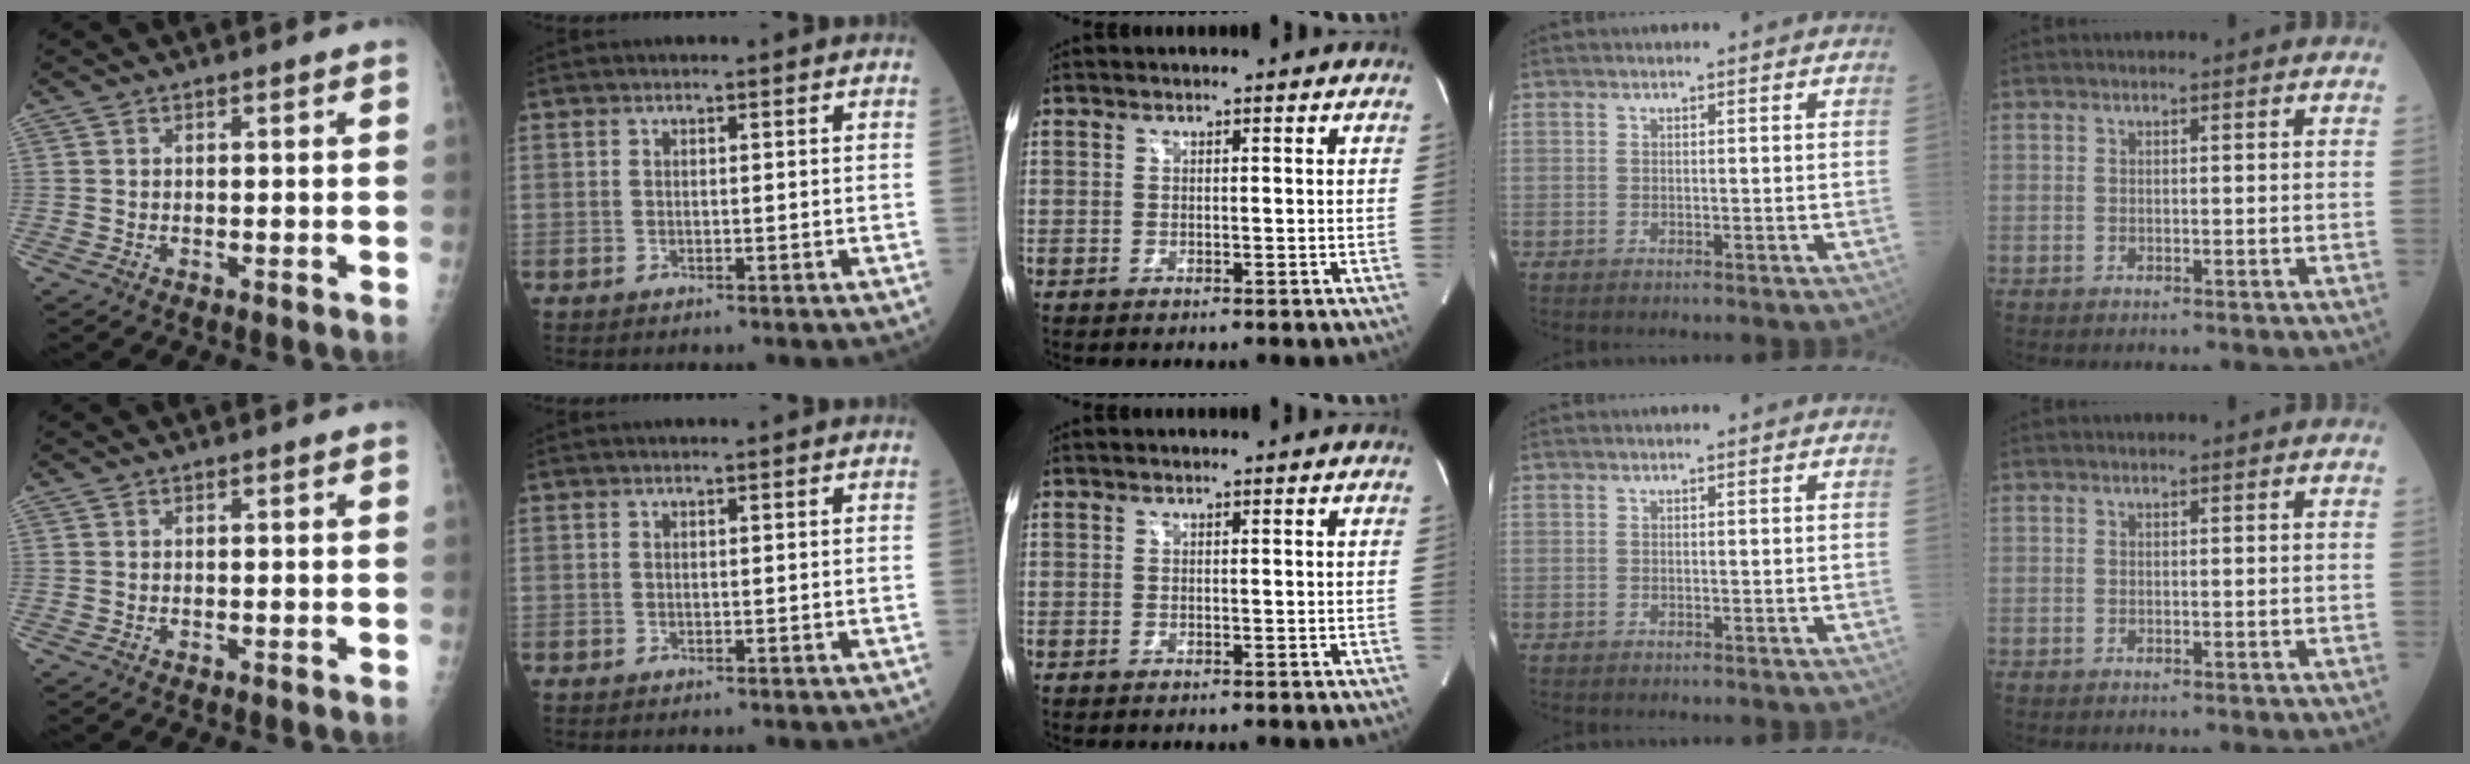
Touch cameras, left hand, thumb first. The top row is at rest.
{}